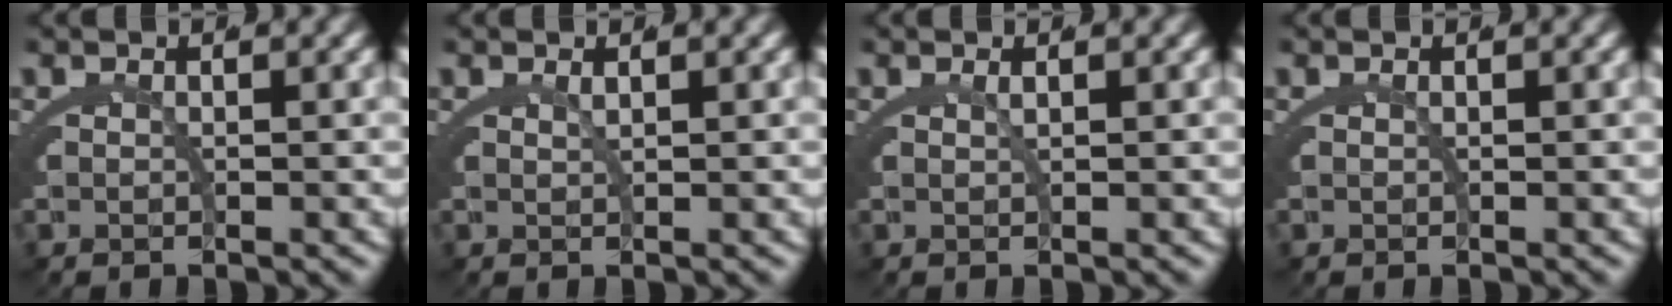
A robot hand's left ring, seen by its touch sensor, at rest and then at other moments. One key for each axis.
{"total": 1.0, "fx": 0.6, "fy": -0.8, "fz": 0.3, "tx": -0.003, "ty": -0.002, "tz": 0.015}
{"total": 0.9, "fx": 0.4, "fy": -0.7, "fz": 0.4, "tx": -0.005, "ty": 0.000, "tz": 0.010}
{"total": 0.0}